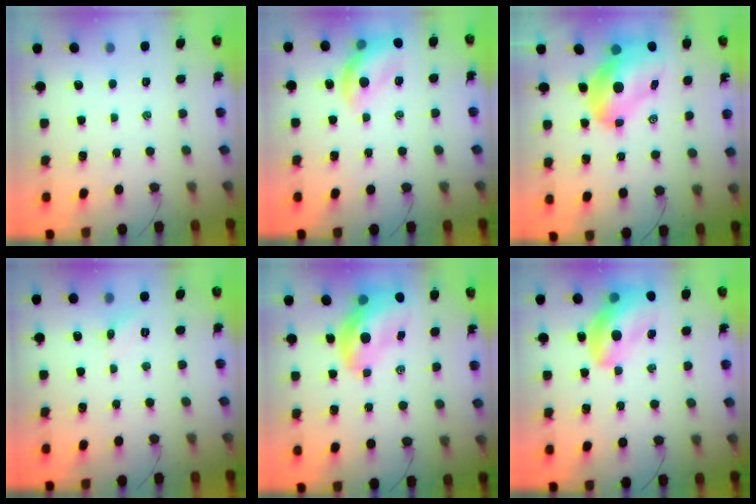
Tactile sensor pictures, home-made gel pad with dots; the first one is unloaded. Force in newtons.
{"total": 13.5, "press": 13.4, "slide": 1.5}
{"total": 13.8, "press": 13.2, "slide": 3.9}
{"total": 4.7, "press": 4.5, "slide": 1.5}
{"total": 12.7, "press": 12.1, "slide": 3.8}
{"total": 15.9, "press": 15.3, "slide": 4.6}